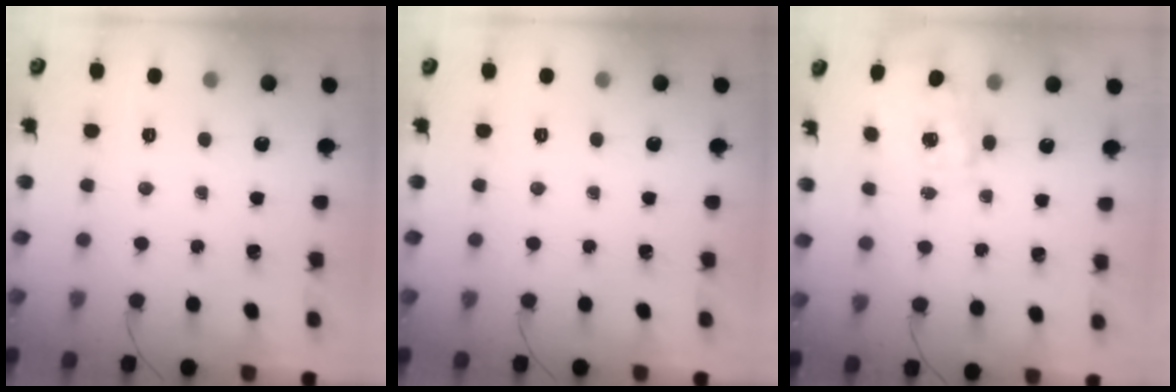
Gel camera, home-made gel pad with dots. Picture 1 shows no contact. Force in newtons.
{"total": 0.0}
{"total": 2.3, "press": 2.2, "slide": 0.6}